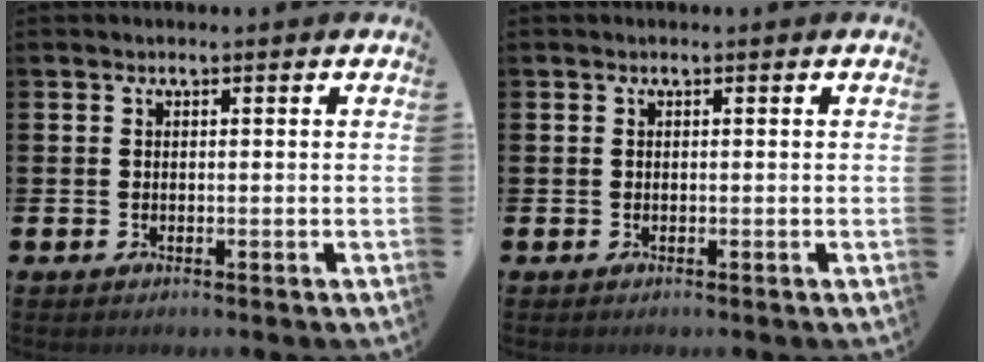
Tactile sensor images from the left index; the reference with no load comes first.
{"total": 0.0}